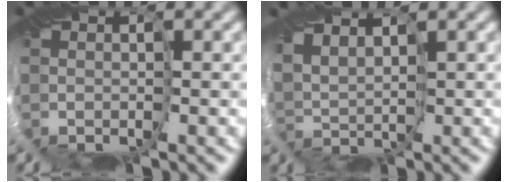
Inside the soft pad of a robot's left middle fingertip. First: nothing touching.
{"total": 1.5, "force": [-0.5, 0.7, 1.2], "torque": [-0.022, 0.002, -0.021]}